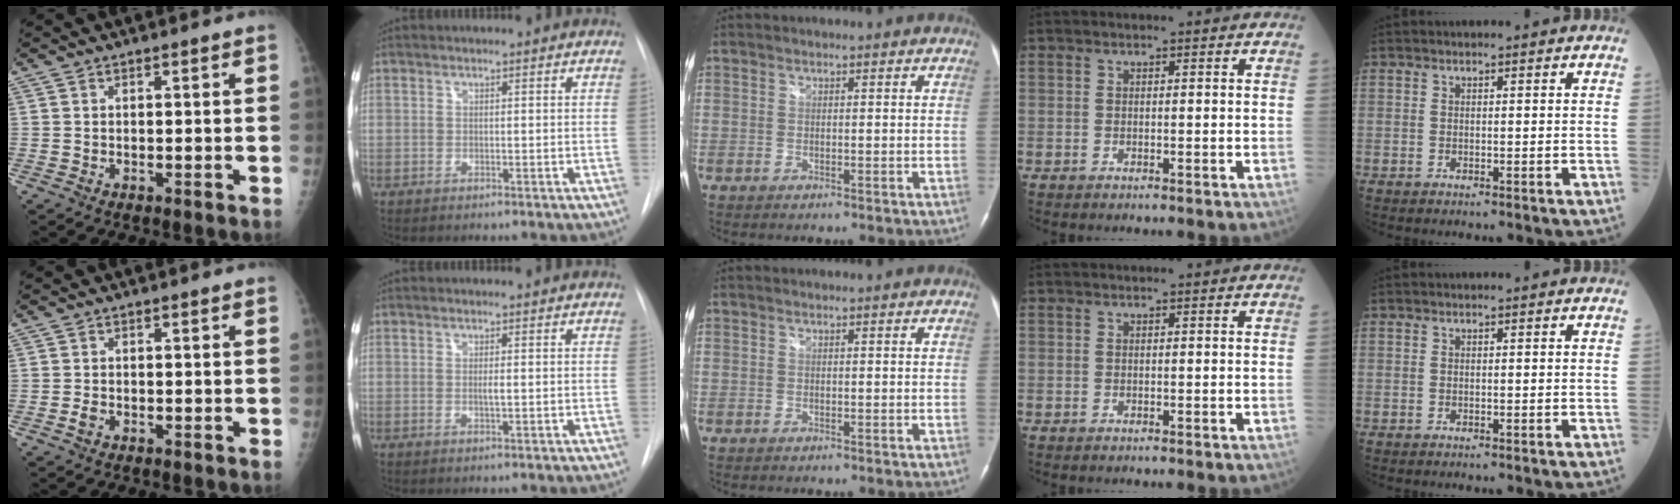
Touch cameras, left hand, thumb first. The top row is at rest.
{"thumb": {"total": 1.1, "force": [-0.4, 0.7, 0.7], "torque": [-0.016, -0.001, -0.009]}, "index": {"total": 0.8, "force": [0.1, 0.0, 0.7], "torque": [-0.016, -0.003, 0.004]}}